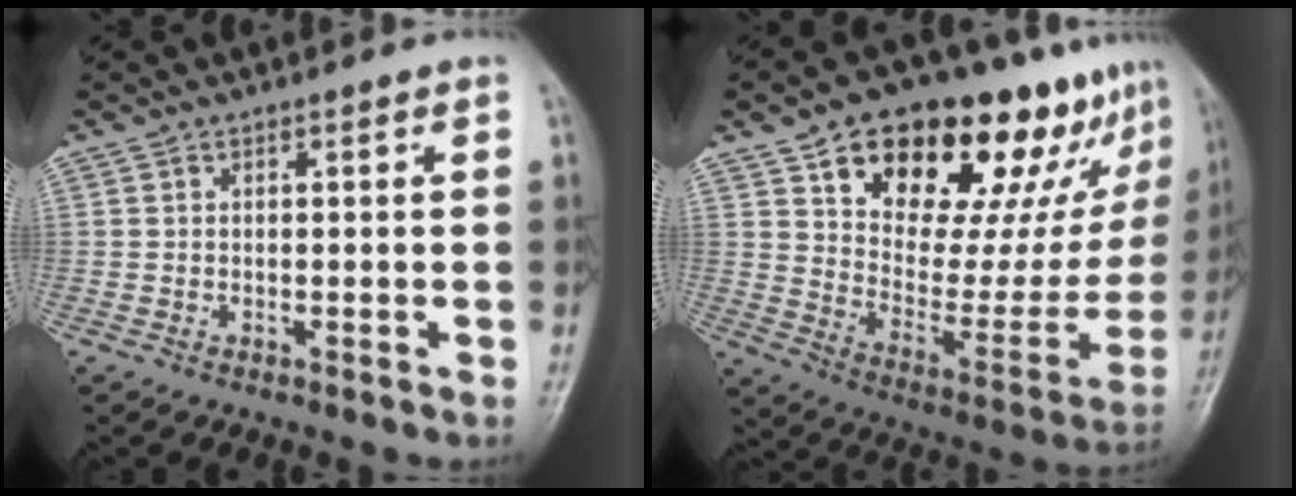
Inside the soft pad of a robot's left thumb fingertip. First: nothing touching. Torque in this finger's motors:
{"motor_torque": [0.57, 0.72, 1.22, -1.57, 0.12]}